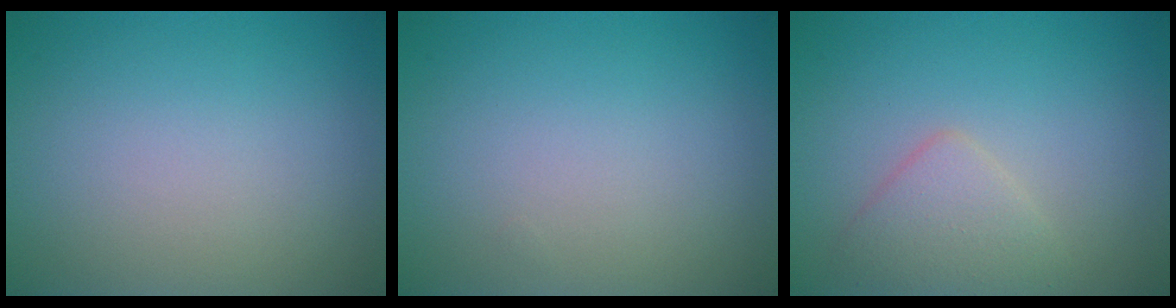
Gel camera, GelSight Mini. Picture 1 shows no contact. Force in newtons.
{"total": 0.0}
{"total": 2.4, "press": 2.4, "slide": 0.1}